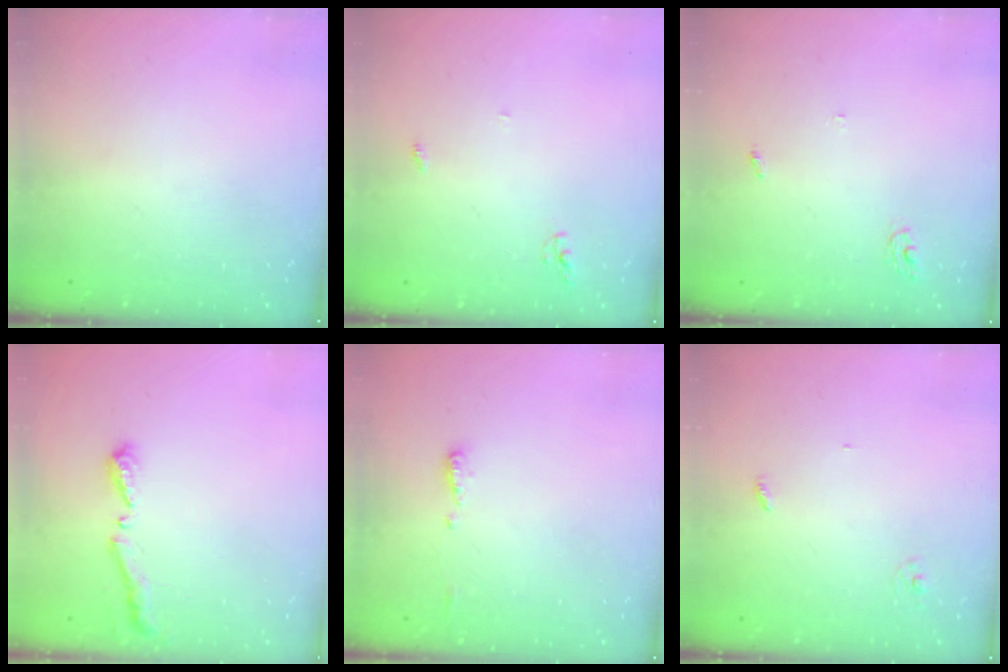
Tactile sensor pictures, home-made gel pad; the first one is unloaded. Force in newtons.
{"total": 3.7, "press": 3.7, "slide": 0.1}
{"total": 2.8, "press": 2.8, "slide": 0.2}
{"total": 5.1, "press": 5.0, "slide": 0.6}
{"total": 4.9, "press": 4.9, "slide": 0.6}
{"total": 2.8, "press": 2.8, "slide": 0.2}